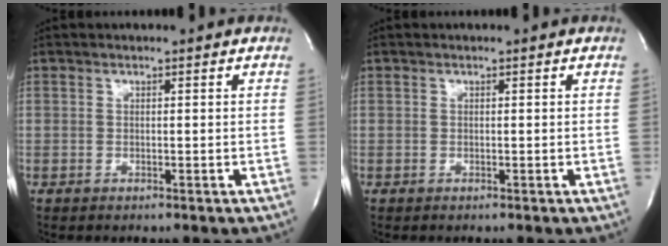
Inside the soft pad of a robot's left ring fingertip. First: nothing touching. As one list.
[{"total": 0.0}]